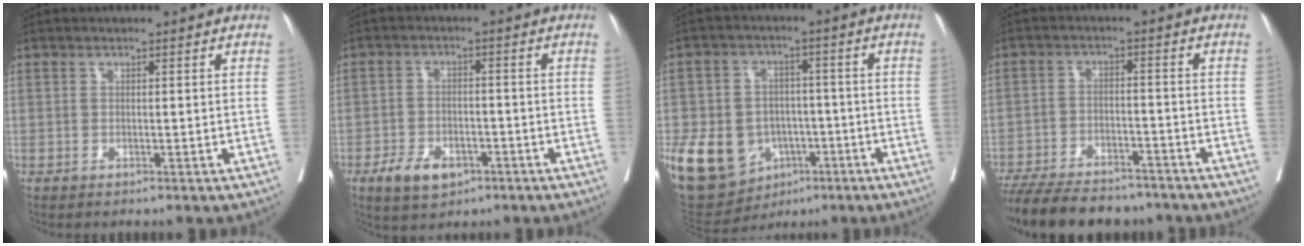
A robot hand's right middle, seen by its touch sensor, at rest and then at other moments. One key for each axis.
{"total": 5.9, "fx": -3.3, "fy": 3.5, "fz": 3.4, "tx": -0.061, "ty": 0.002, "tz": -0.050}
{"total": 13.5, "fx": -4.8, "fy": 10.6, "fz": 6.8, "tx": -0.143, "ty": 0.014, "tz": -0.065}
{"total": 15.5, "fx": -13.4, "fy": 4.4, "fz": 6.4, "tx": -0.125, "ty": -0.013, "tz": -0.200}